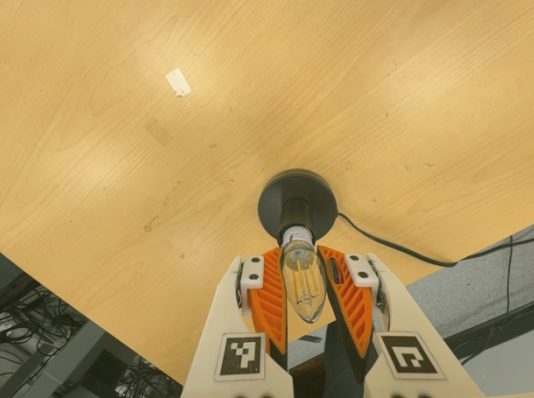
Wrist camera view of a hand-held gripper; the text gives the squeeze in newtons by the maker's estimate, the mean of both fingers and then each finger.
{"total": 16.5, "left": 17.6, "right": 15.4}